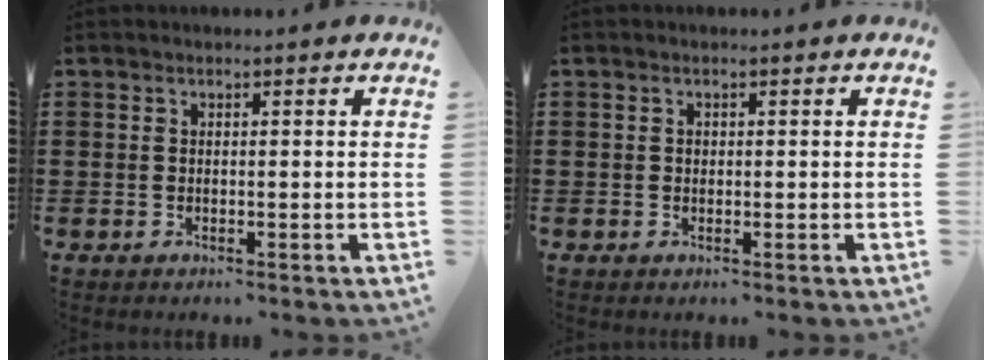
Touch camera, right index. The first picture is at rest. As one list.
[{"total": 0.5, "force": [0.1, 0.5, 0.2], "torque": [-0.006, 0.002, 0.002]}]